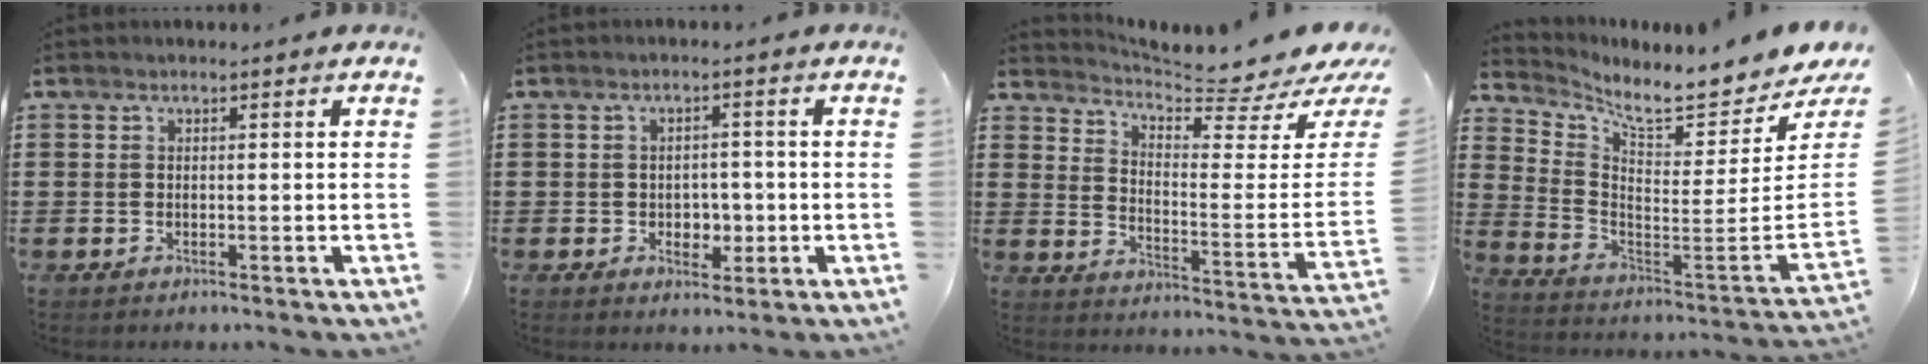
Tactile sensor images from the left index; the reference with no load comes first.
{"total": 2.9, "force": [-0.4, 2.4, 1.7], "torque": [-0.032, 0.002, -0.013]}
{"total": 5.5, "force": [5.2, -0.3, 1.8], "torque": [-0.051, -0.063, 0.082]}
{"total": 6.3, "force": [5.8, 0.0, 2.6], "torque": [-0.069, -0.074, 0.091]}